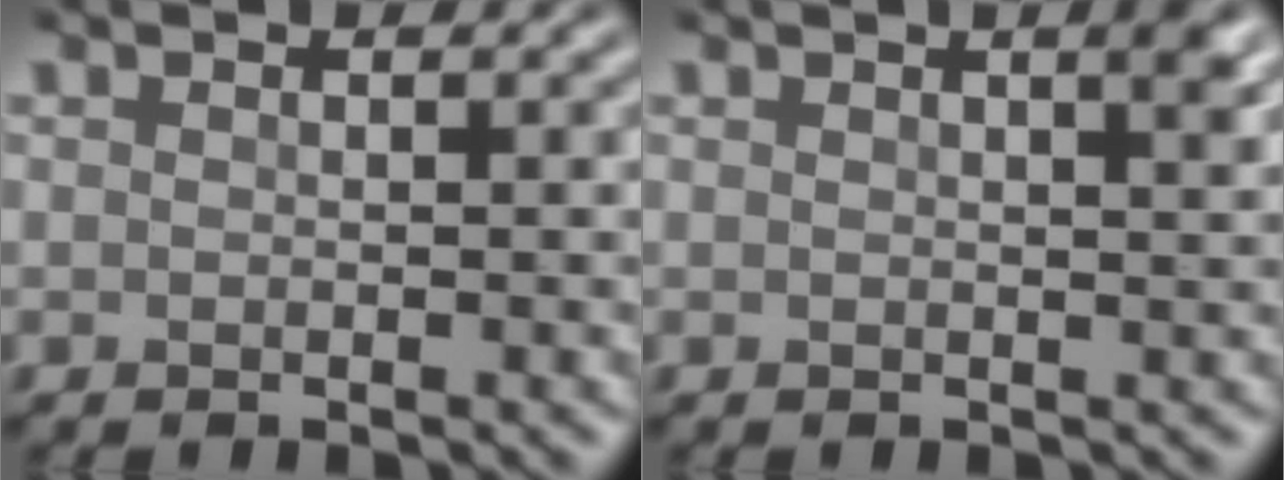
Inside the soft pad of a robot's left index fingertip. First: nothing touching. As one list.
[{"total": 3.0, "force": [1.4, 1.0, 2.4], "torque": [-0.010, 0.013, 0.002]}]